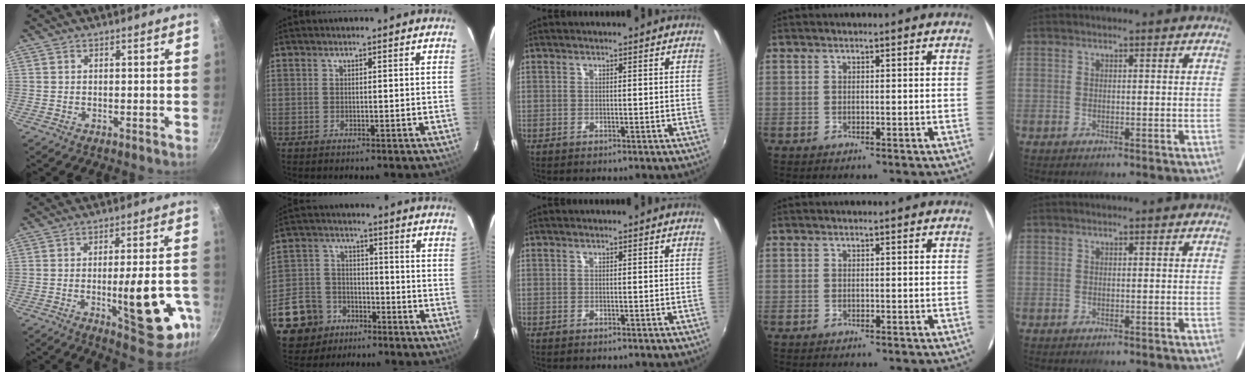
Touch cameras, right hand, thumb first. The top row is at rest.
{"thumb": {"total": 17.3, "force": [-5.2, 5.2, 15.6], "torque": [-0.182, 0.009, -0.062]}, "index": {"total": 13.5, "force": [-7.7, 10.4, 3.8], "torque": [-0.118, 0.029, -0.115]}}